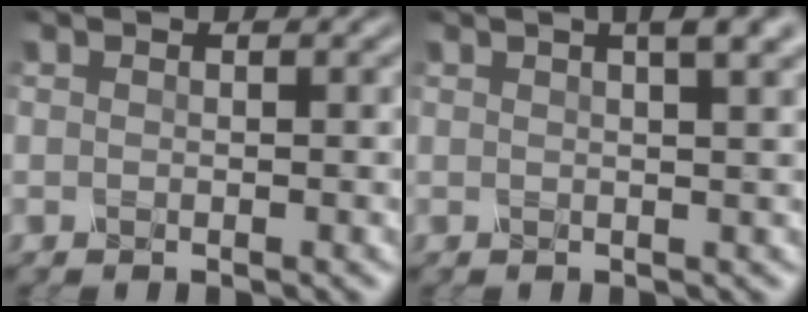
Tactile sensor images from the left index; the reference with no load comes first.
{"total": 4.8, "force": [2.6, 1.8, 3.7], "torque": [-0.027, 0.022, 0.006]}